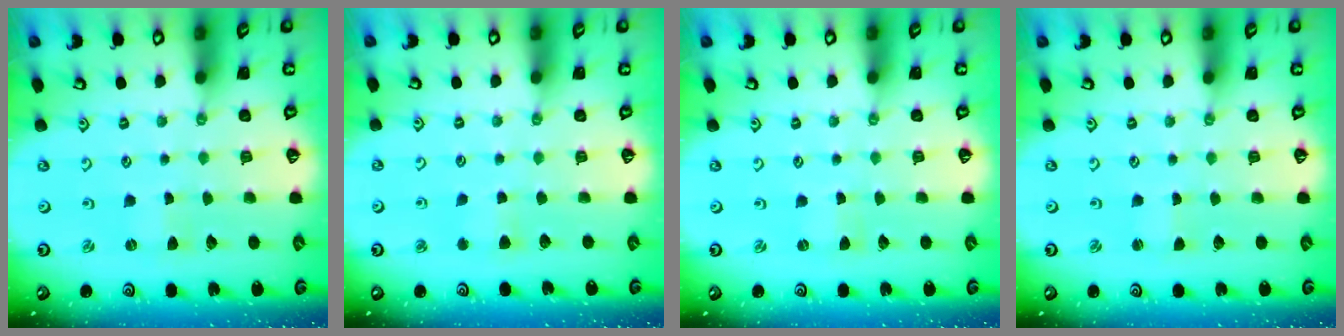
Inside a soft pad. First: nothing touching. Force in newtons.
{"total": 2.8, "press": 2.8, "slide": 0.5}
{"total": 0.0}
{"total": 0.6, "press": 0.6, "slide": 0.0}